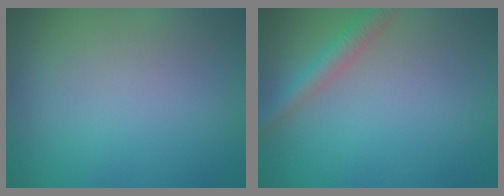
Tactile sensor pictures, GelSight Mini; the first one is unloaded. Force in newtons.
{"total": 2.7, "press": 2.7, "slide": 0.1}